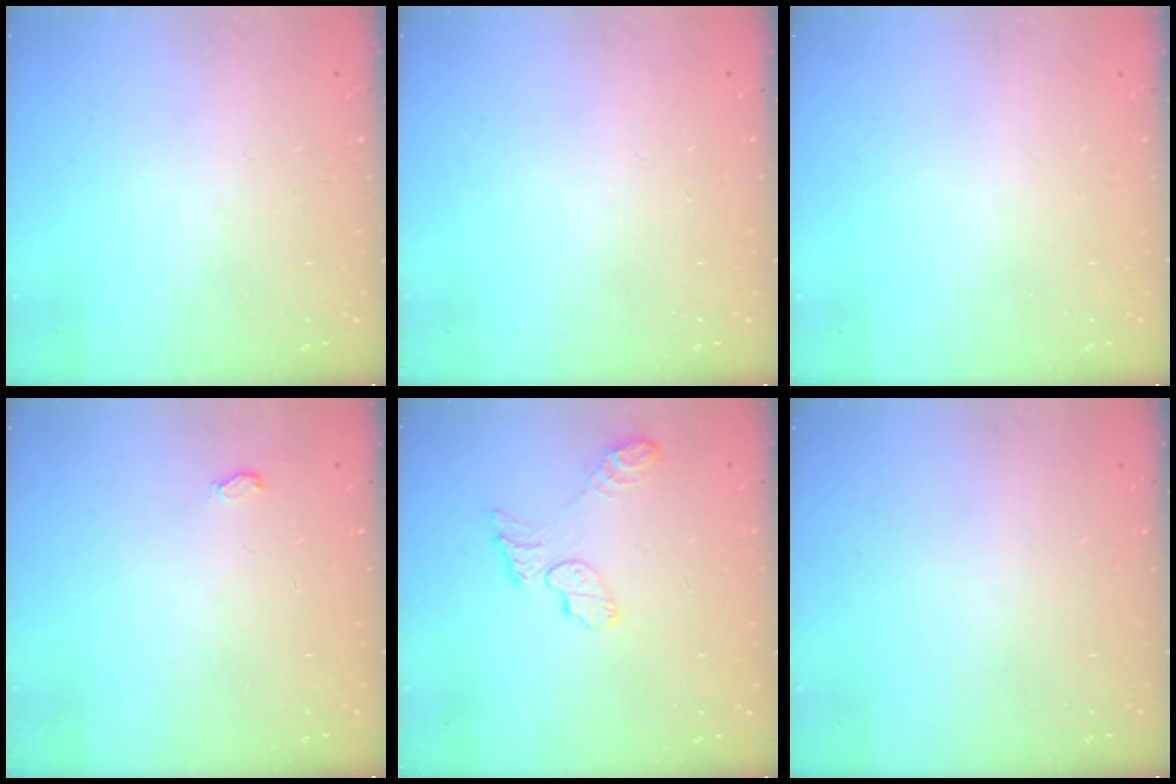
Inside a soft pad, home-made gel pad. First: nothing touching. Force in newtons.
{"total": 0.0}
{"total": 0.0}
{"total": 5.2, "press": 4.9, "slide": 1.5}
{"total": 7.5, "press": 7.5, "slide": 0.3}
{"total": 0.0}